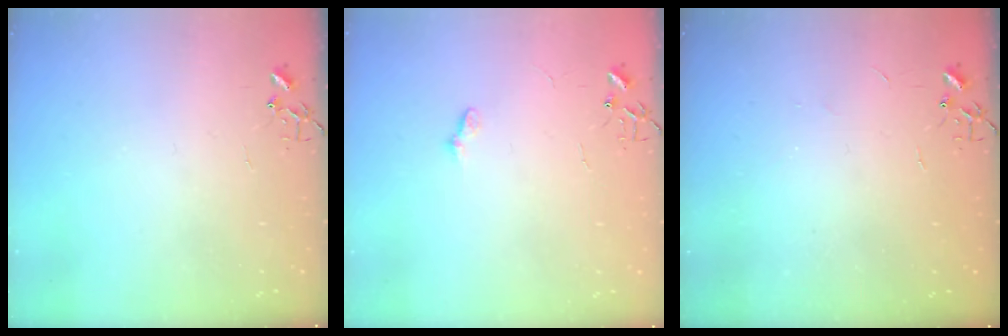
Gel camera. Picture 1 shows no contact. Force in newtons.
{"total": 5.4, "press": 5.4, "slide": 0.6}
{"total": 1.9, "press": 1.9, "slide": 0.3}